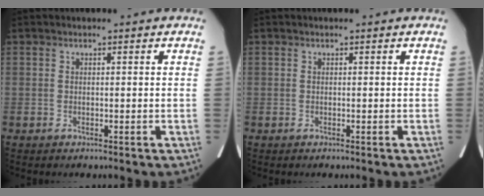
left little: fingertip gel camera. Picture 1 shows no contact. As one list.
[{"total": 0.0}]